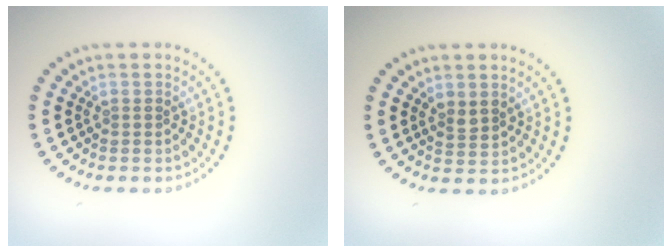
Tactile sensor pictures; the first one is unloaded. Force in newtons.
{"total": 1.4, "press": 1.2, "slide": 0.7}